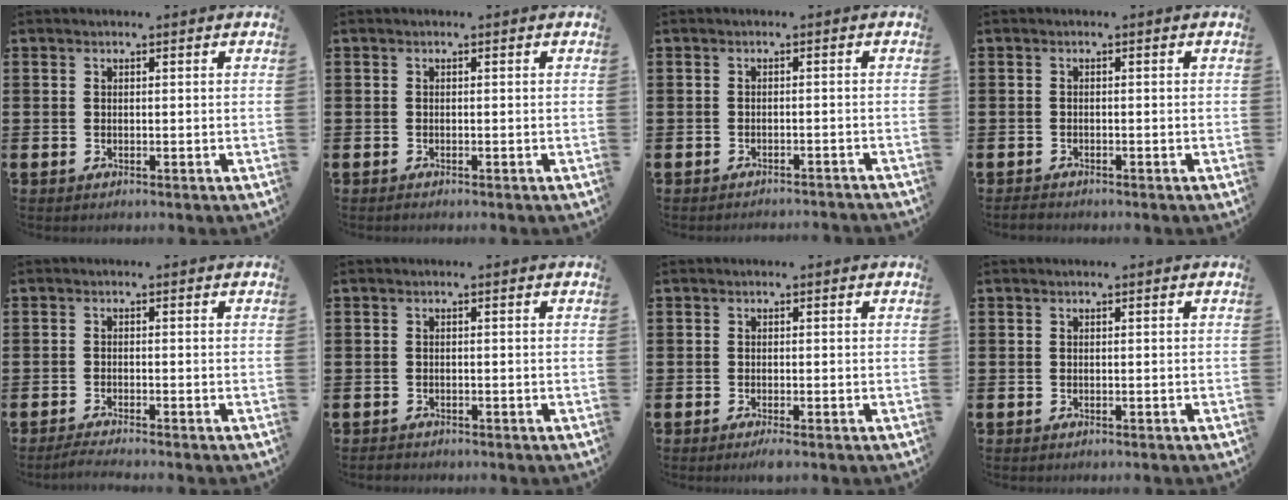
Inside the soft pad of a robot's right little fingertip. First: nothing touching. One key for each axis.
{"total": 0.0}
{"total": 1.0, "fx": -1.0, "fy": -0.2, "fz": -0.1, "tx": 0.000, "ty": 0.003, "tz": -0.021}
{"total": 0.7, "fx": -0.6, "fy": 0.2, "fz": 0.2, "tx": -0.005, "ty": 0.001, "tz": -0.014}
{"total": 1.4, "fx": -1.2, "fy": -0.1, "fz": 0.7, "tx": -0.011, "ty": 0.001, "tz": -0.023}
{"total": 0.5, "fx": -0.5, "fy": 0.2, "fz": 0.0, "tx": -0.003, "ty": 0.001, "tz": -0.012}
{"total": 1.0, "fx": -0.6, "fy": 0.0, "fz": 0.8, "tx": -0.013, "ty": -0.002, "tz": -0.012}
{"total": 0.0}